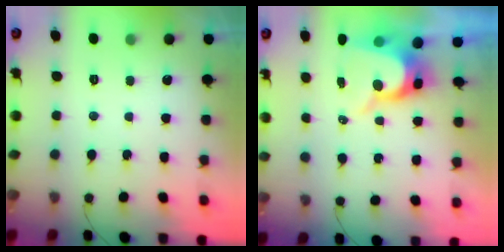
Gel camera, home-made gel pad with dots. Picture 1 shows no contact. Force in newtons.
{"total": 9.8, "press": 9.7, "slide": 1.1}